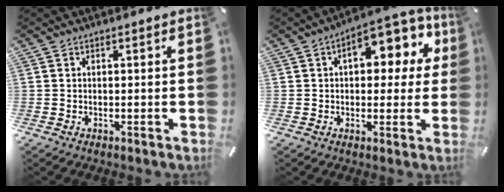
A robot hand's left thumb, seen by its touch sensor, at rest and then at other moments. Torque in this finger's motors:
{"motor_torque": [1.84, 1.86, 0.72, -0.56, 0.20]}